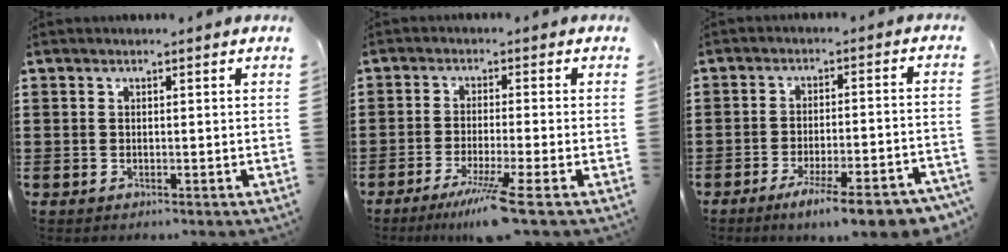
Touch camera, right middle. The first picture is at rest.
{"total": 6.3, "force": [-4.1, -0.7, 4.8], "torque": [-0.092, -0.024, -0.073]}
{"total": 8.1, "force": [-6.1, 0.3, 5.3], "torque": [-0.077, -0.004, -0.107]}